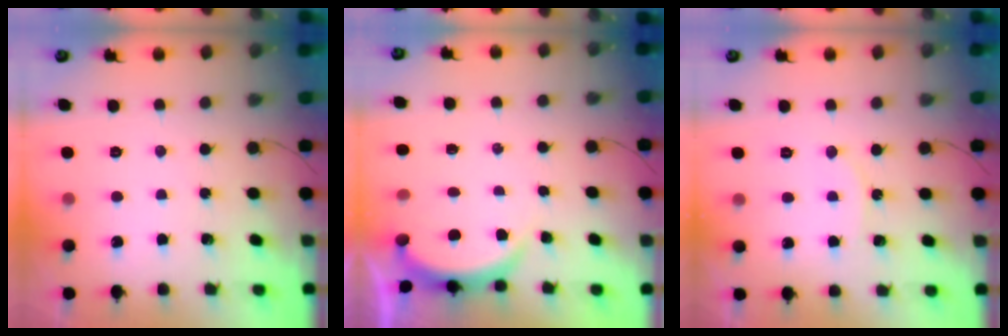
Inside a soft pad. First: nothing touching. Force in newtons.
{"total": 2.8, "press": 2.8, "slide": 0.6}
{"total": 5.7, "press": 5.7, "slide": 0.4}